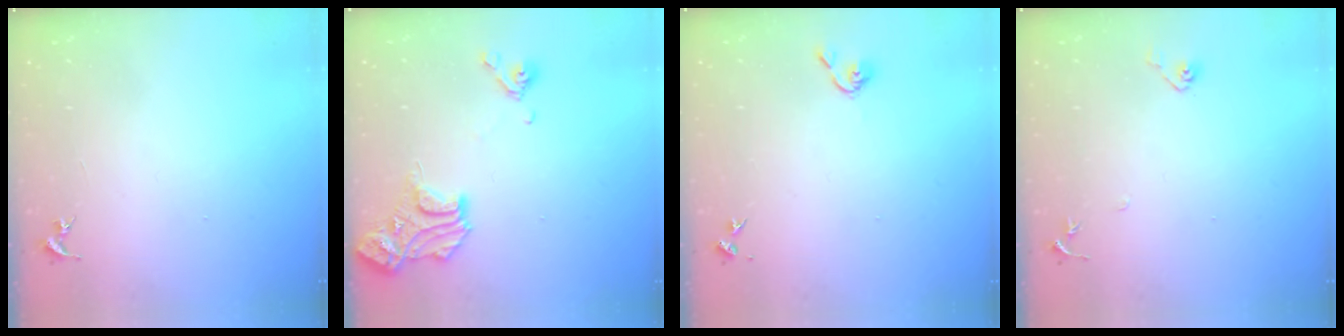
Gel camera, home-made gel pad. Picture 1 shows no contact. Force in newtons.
{"total": 14.9, "press": 14.8, "slide": 1.2}
{"total": 3.7, "press": 3.6, "slide": 0.7}
{"total": 4.8, "press": 4.7, "slide": 1.0}